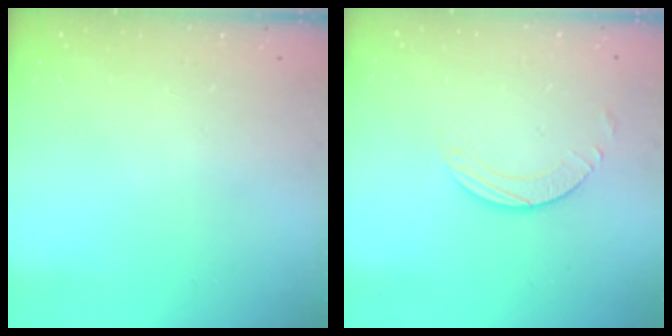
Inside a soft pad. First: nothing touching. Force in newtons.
{"total": 1.9, "press": 1.9, "slide": 0.2}